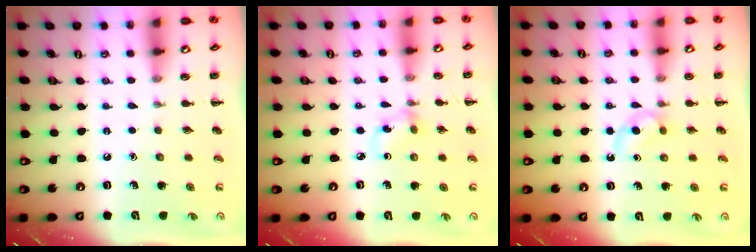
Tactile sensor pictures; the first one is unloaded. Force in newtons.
{"total": 2.9, "press": 2.7, "slide": 0.9}
{"total": 3.0, "press": 2.8, "slide": 1.1}